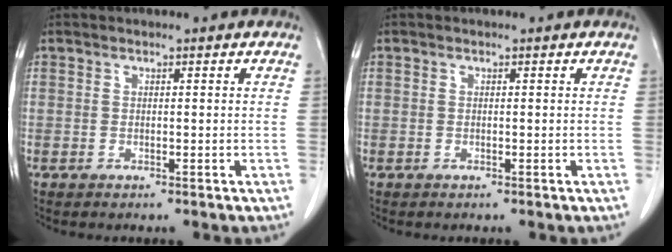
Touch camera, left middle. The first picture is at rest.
{"total": 0.0}